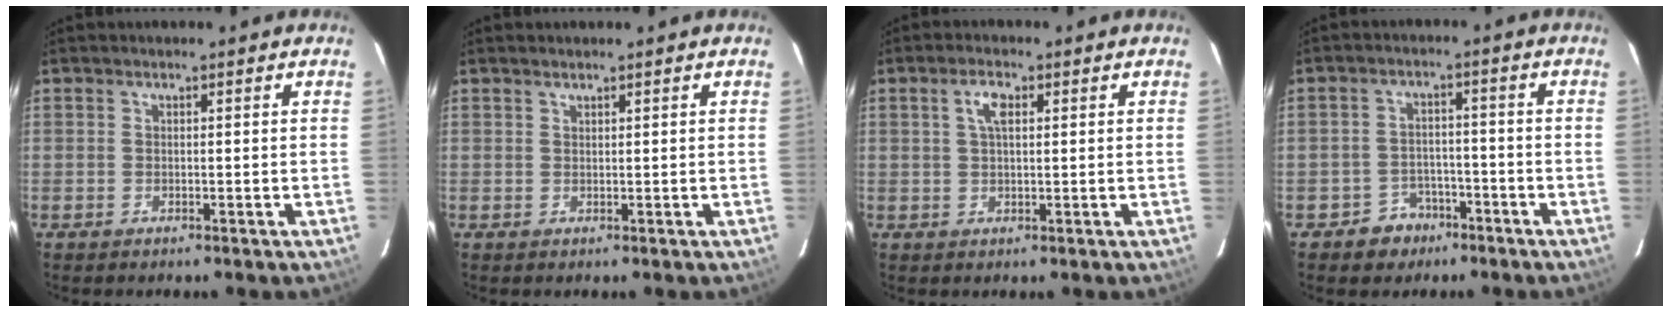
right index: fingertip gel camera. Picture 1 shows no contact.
{"total": 0.6, "force": [0.6, 0.1, 0.1], "torque": [-0.002, 0.001, 0.012]}
{"total": 3.2, "force": [1.1, 1.3, 2.7], "torque": [-0.053, 0.008, 0.021]}
{"total": 5.8, "force": [-3.7, 4.4, 0.7], "torque": [-0.028, 0.021, -0.048]}